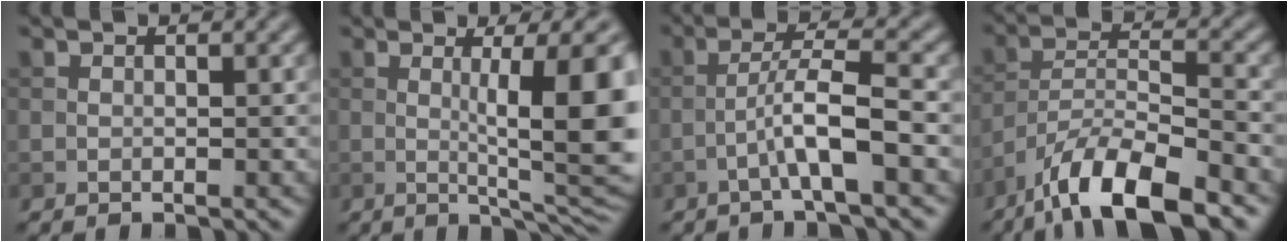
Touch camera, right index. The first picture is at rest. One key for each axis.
{"total": 10.7, "fx": 1.0, "fy": 2.2, "fz": 10.5, "tx": -0.139, "ty": -0.003, "tz": 0.021}
{"total": 4.5, "fx": -1.9, "fy": 0.3, "fz": 4.1, "tx": -0.074, "ty": 0.019, "tz": -0.041}
{"total": 9.4, "fx": -6.9, "fy": 2.4, "fz": 6.0, "tx": -0.097, "ty": 0.004, "tz": -0.130}